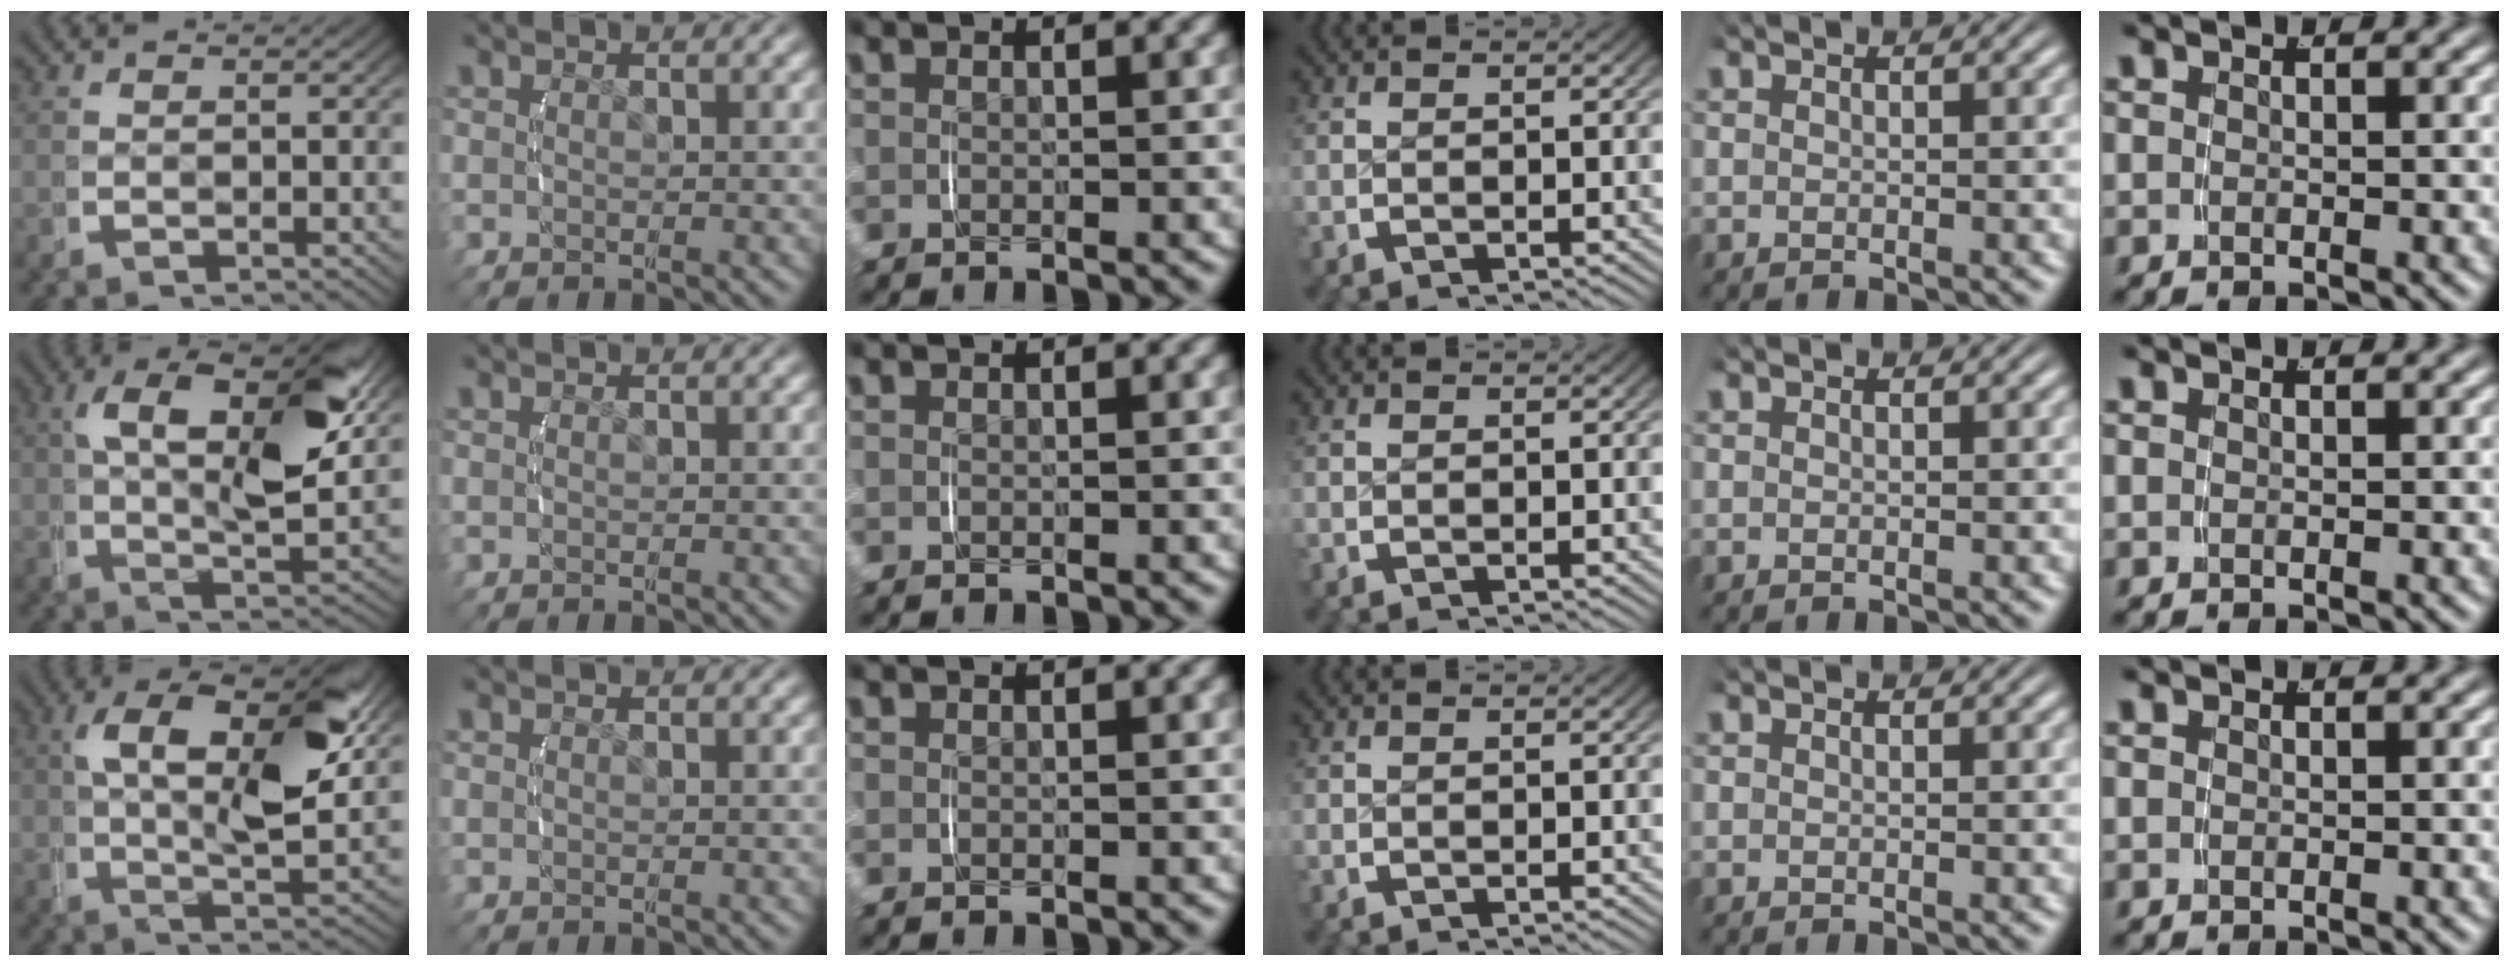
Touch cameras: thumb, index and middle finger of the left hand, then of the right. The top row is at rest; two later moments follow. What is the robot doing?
{"motion": "lift_and_place", "object": "jar lid"}